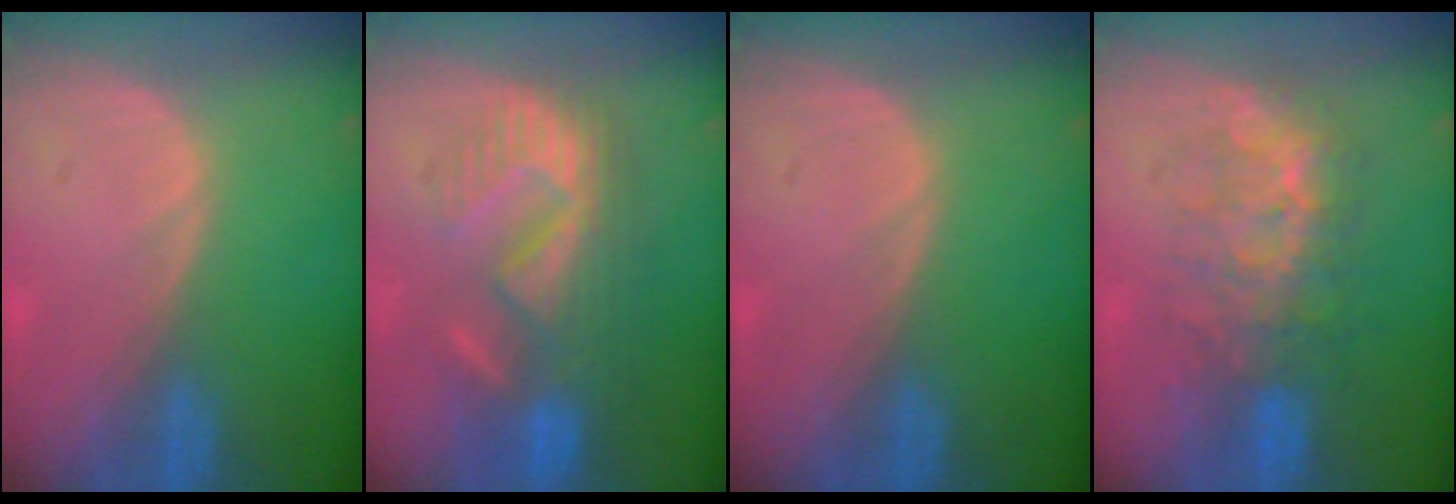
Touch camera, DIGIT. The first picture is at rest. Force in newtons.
{"total": 10.1, "press": 9.4, "slide": 3.5}
{"total": 0.0}
{"total": 7.8, "press": 7.7, "slide": 1.3}